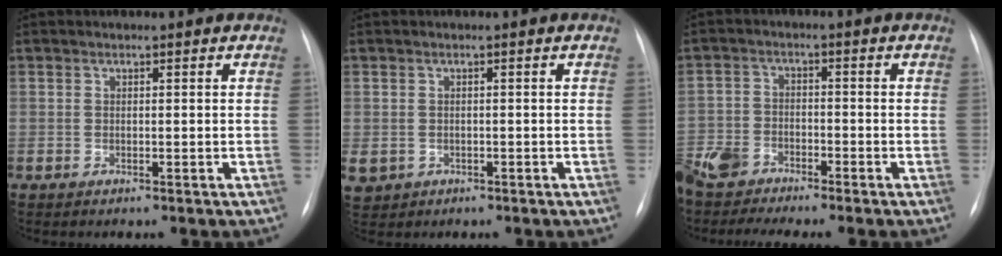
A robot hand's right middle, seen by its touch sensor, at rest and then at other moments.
{"total": 4.9, "force": [-2.0, 4.2, 1.5], "torque": [-0.045, -0.001, -0.021]}
{"total": 7.3, "force": [-6.5, 1.7, 2.6], "torque": [-0.058, -0.009, -0.124]}